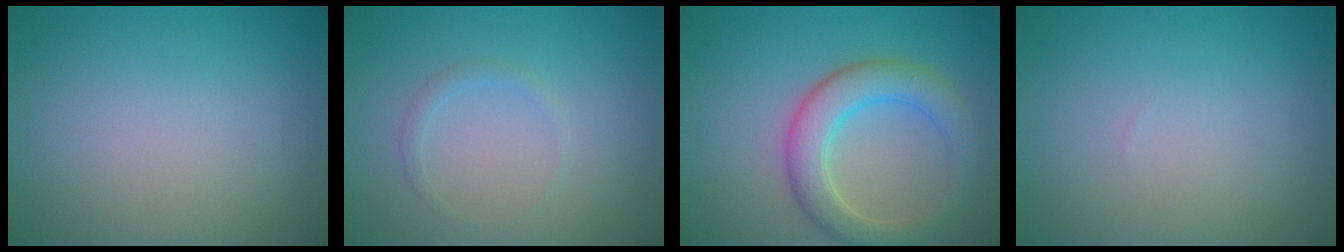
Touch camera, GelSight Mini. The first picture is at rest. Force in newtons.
{"total": 0.9, "press": 0.9, "slide": 0.1}
{"total": 5.0, "press": 5.0, "slide": 0.2}
{"total": 0.0}